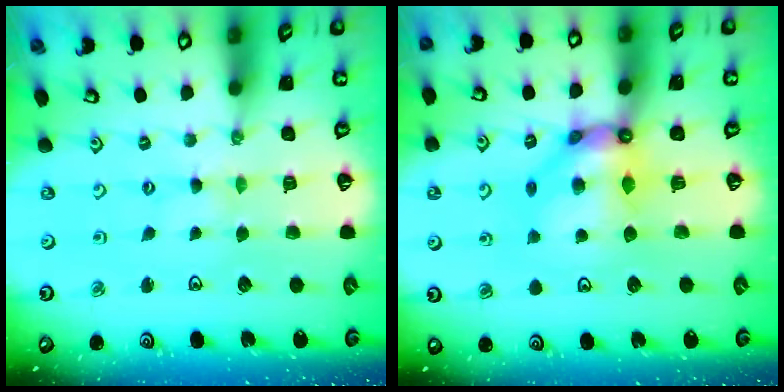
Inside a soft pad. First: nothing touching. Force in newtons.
{"total": 10.7, "press": 10.7, "slide": 1.1}